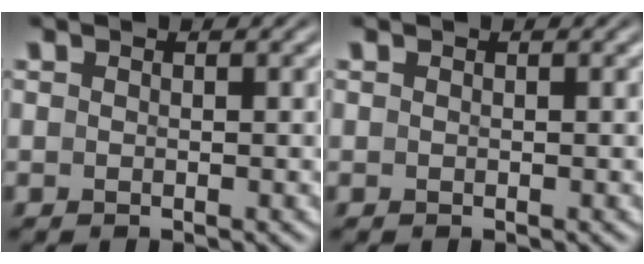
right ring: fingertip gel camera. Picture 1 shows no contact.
{"total": 0.0}